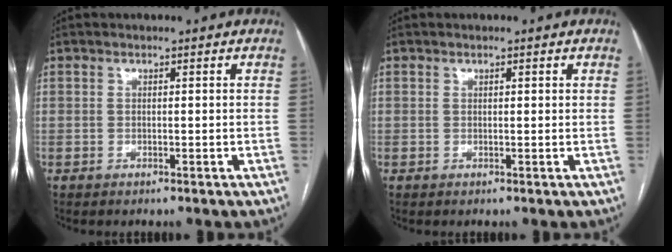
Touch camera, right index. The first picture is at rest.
{"total": 0.8, "force": [0.4, 0.2, 0.7], "torque": [-0.012, 0.003, 0.005]}